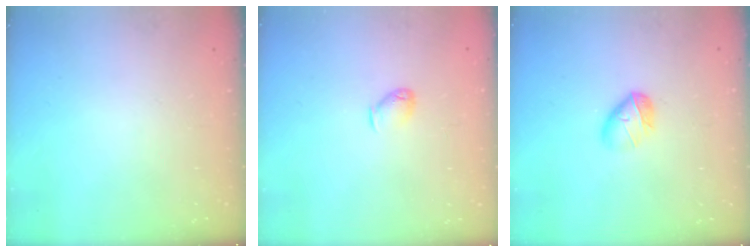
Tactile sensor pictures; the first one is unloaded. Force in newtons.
{"total": 3.9, "press": 3.8, "slide": 0.7}
{"total": 6.2, "press": 6.1, "slide": 0.9}